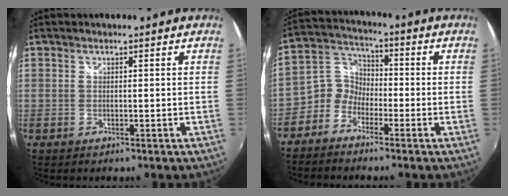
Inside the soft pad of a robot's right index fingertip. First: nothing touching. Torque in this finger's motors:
{"motor_torque": [0.17, -0.08, 0.05, 0.01]}